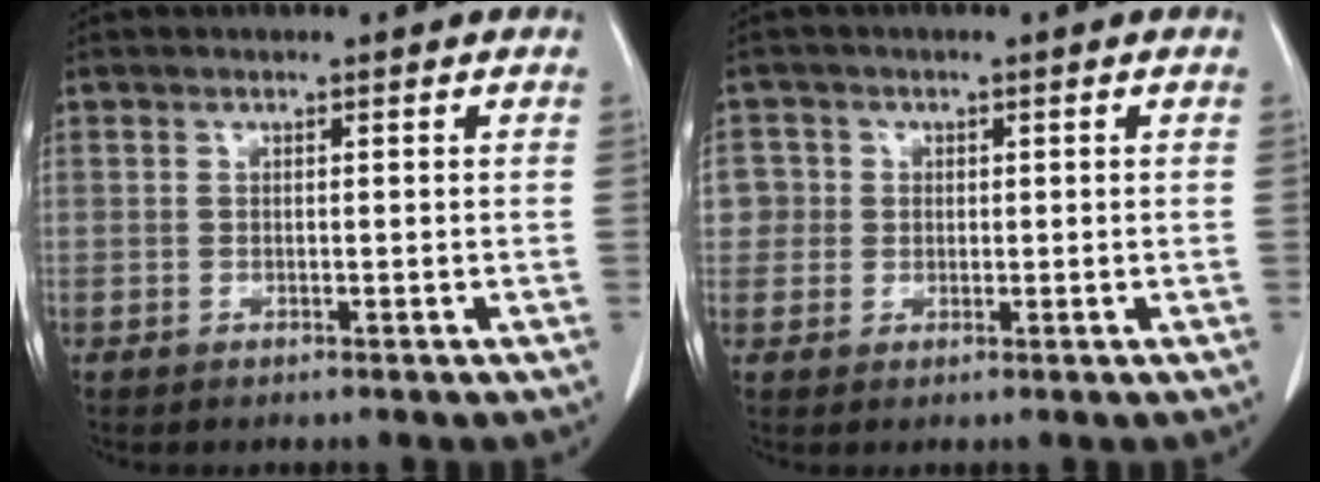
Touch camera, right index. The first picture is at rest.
{"total": 4.4, "force": [0.5, 4.4, 0.4], "torque": [0.003, 0.014, 0.008]}